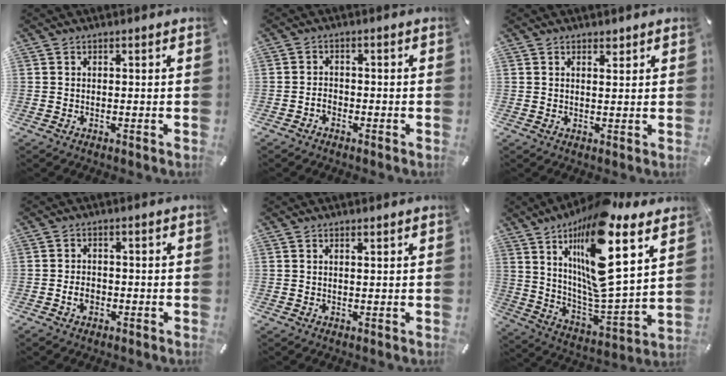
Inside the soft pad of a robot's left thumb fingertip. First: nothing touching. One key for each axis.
{"total": 2.3, "fx": -1.3, "fy": 1.5, "fz": 1.2, "tx": -0.023, "ty": 0.009, "tz": -0.026}
{"total": 1.6, "fx": 1.2, "fy": 0.9, "fz": 0.6, "tx": -0.005, "ty": -0.003, "tz": 0.021}
{"total": 3.5, "fx": -1.3, "fy": 2.5, "fz": 2.1, "tx": -0.045, "ty": 0.004, "tz": -0.024}
{"total": 0.7, "fx": 0.4, "fy": 0.1, "fz": 0.5, "tx": -0.009, "ty": 0.000, "tz": 0.007}
{"total": 20.9, "fx": 12.5, "fy": 5.8, "fz": 15.7, "tx": -0.297, "ty": -0.090, "tz": 0.198}